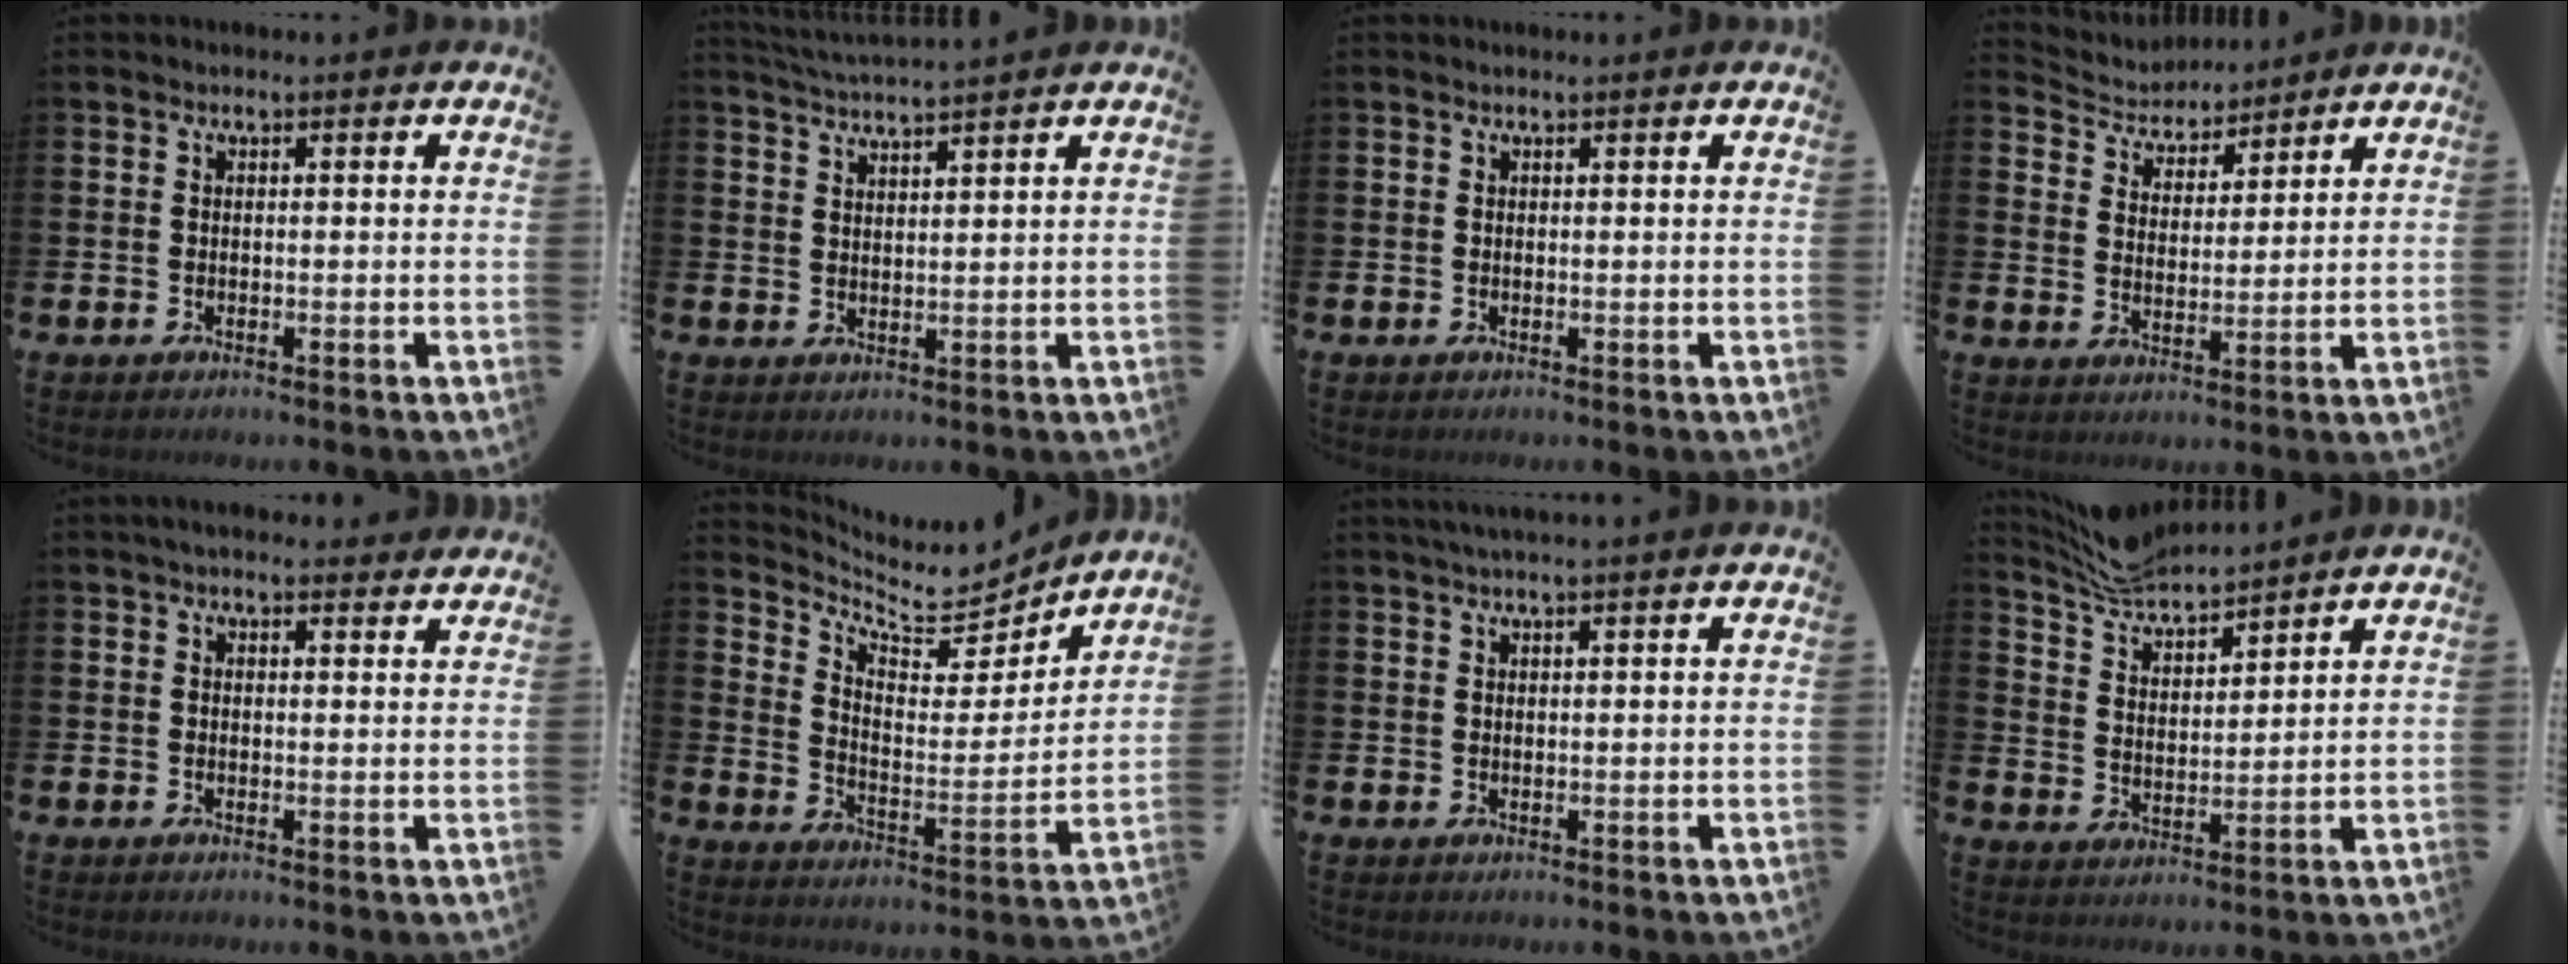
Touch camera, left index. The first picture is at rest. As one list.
[{"total": 3.4, "force": [3.3, -0.6, 0.0], "torque": [-0.016, -0.015, 0.061]}, {"total": 0.0}, {"total": 4.5, "force": [4.2, 1.5, -0.1], "torque": [-0.027, -0.028, 0.072]}, {"total": 2.5, "force": [2.4, 0.5, 0.5], "torque": [-0.007, -0.008, 0.042]}, {"total": 7.8, "force": [7.2, 2.5, 1.4], "torque": [-0.066, -0.060, 0.125]}, {"total": 1.7, "force": [1.5, -0.3, 0.8], "torque": [-0.023, 0.004, 0.029]}, {"total": 6.2, "force": [6.0, 0.9, 1.2], "torque": [-0.054, -0.032, 0.109]}]